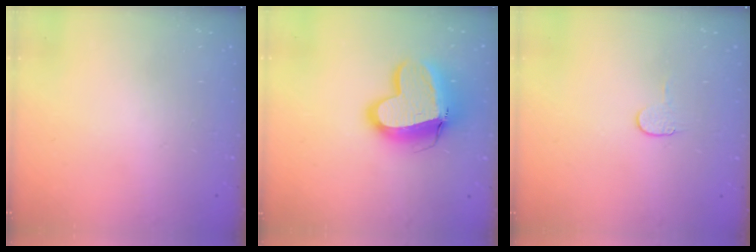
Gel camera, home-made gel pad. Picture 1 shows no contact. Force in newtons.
{"total": 15.5, "press": 15.3, "slide": 2.2}
{"total": 4.1, "press": 4.1, "slide": 0.4}